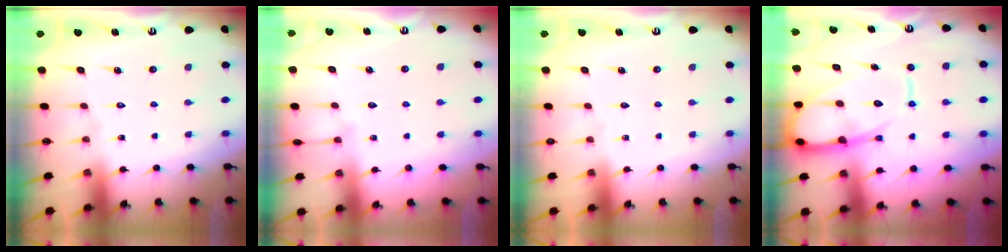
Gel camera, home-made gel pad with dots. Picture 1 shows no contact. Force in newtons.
{"total": 2.6, "press": 2.6, "slide": 0.4}
{"total": 0.0}
{"total": 14.1, "press": 14.0, "slide": 1.4}